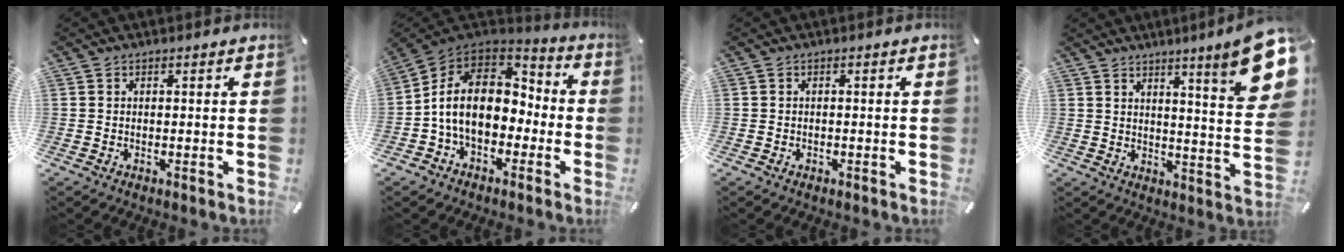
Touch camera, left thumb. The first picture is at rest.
{"total": 15.0, "force": [-1.6, 11.5, 9.4], "torque": [-0.175, 0.015, -0.031]}
{"total": 0.7, "force": [-0.4, 0.5, 0.3], "torque": [-0.005, 0.002, -0.009]}
{"total": 14.6, "force": [8.7, 1.7, 11.6], "torque": [-0.169, -0.058, 0.136]}